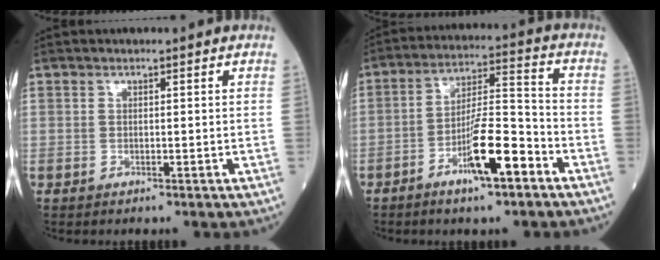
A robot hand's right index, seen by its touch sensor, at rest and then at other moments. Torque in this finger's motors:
{"motor_torque": [0.35, -0.16, 0.24, 0.17]}